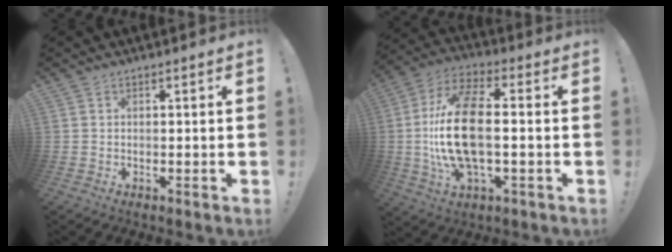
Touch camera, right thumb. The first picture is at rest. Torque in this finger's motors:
{"motor_torque": [2.23, 2.78, 0.36, 0.02, 0.20]}